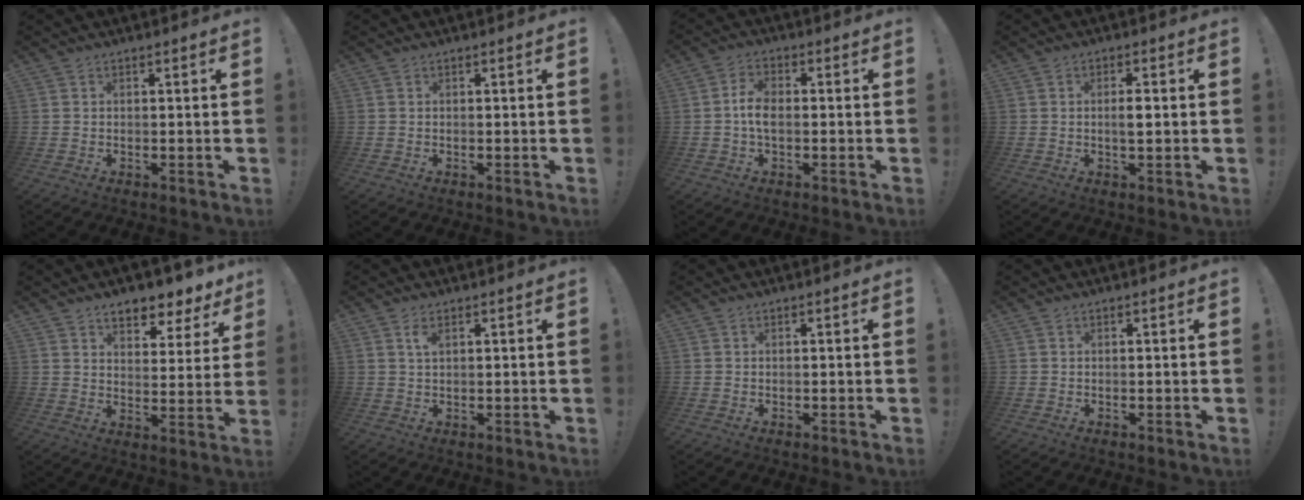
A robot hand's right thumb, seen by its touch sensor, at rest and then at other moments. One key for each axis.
{"total": 0.0}
{"total": 5.9, "fx": -0.8, "fy": 3.1, "fz": 4.9, "tx": -0.098, "ty": 0.007, "tz": -0.014}
{"total": 3.2, "fx": -0.1, "fy": 1.0, "fz": 3.0, "tx": -0.044, "ty": -0.001, "tz": -0.006}
{"total": 8.1, "fx": 6.6, "fy": 3.5, "fz": 3.1, "tx": -0.040, "ty": -0.052, "tz": 0.120}
{"total": 2.5, "fx": 1.3, "fy": 1.1, "fz": 1.8, "tx": -0.029, "ty": -0.003, "tz": 0.021}
{"total": 0.0}
{"total": 0.0}